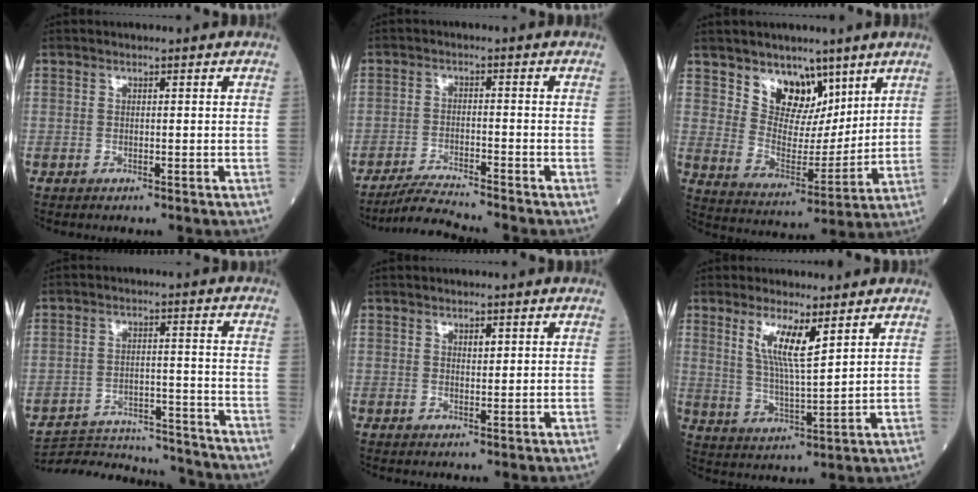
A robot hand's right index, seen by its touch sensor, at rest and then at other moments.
{"total": 5.1, "force": [-4.8, -1.4, 0.9], "torque": [-0.026, -0.020, -0.088]}
{"total": 9.4, "force": [6.2, 5.7, 4.2], "torque": [-0.071, 0.000, 0.119]}
{"total": 16.4, "force": [-16.0, 1.9, 2.7], "torque": [-0.055, 0.009, -0.230]}
{"total": 1.2, "force": [0.6, 0.5, 0.9], "torque": [-0.013, -0.002, 0.009]}
{"total": 7.0, "force": [3.7, 0.7, 5.9], "torque": [-0.117, -0.010, 0.074]}